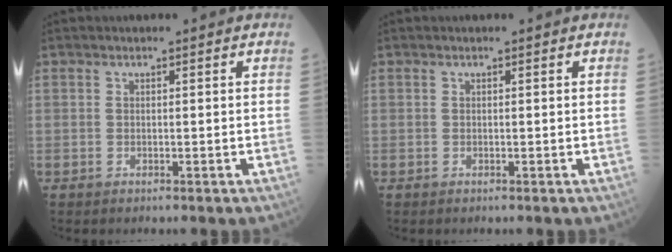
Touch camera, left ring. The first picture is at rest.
{"total": 0.0}